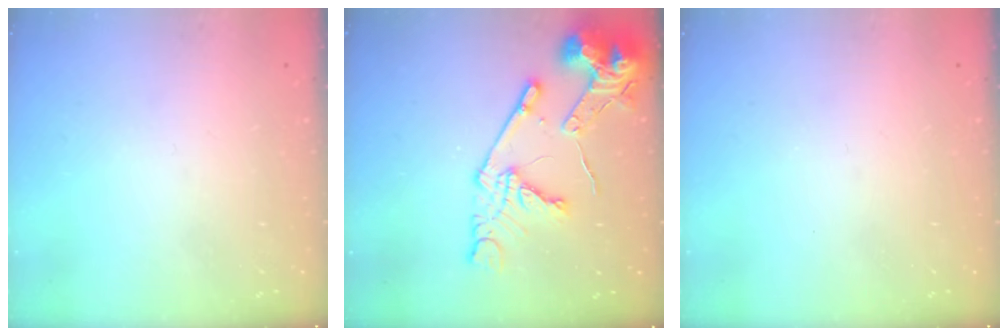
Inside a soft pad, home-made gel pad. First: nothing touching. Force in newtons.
{"total": 17.1, "press": 17.0, "slide": 1.9}
{"total": 0.0}